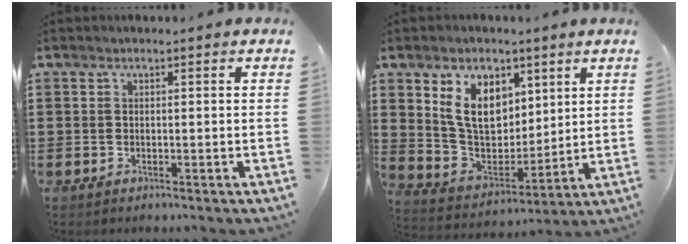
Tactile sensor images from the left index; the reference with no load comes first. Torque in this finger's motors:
{"motor_torque": [2.14, 0.00, 1.05, 0.17]}